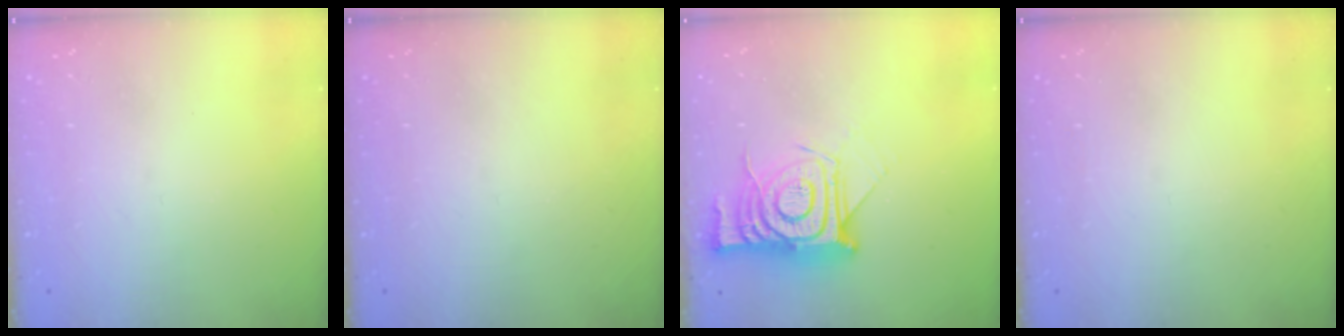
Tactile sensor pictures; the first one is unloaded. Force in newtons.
{"total": 0.0}
{"total": 15.2, "press": 15.1, "slide": 1.1}
{"total": 0.0}